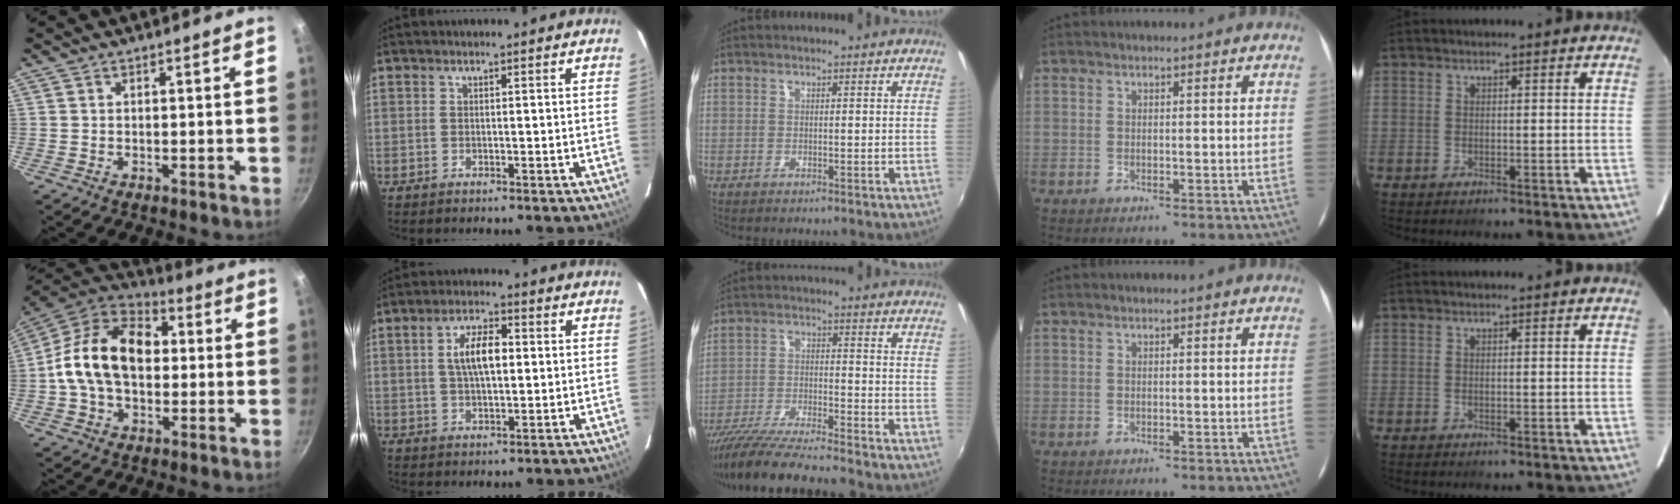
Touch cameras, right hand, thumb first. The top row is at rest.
{"thumb": {"total": 19.0, "force": [0.8, 13.0, 13.8], "torque": [-0.211, 0.034, -0.004]}, "index": {"total": 7.4, "force": [1.1, 3.2, 6.6], "torque": [-0.122, 0.013, 0.022]}, "middle": {"total": 14.5, "force": [-12.9, 0.4, 6.7], "torque": [-0.146, -0.032, -0.230]}}